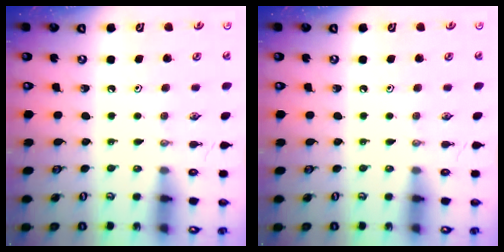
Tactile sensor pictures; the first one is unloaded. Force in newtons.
{"total": 0.0}